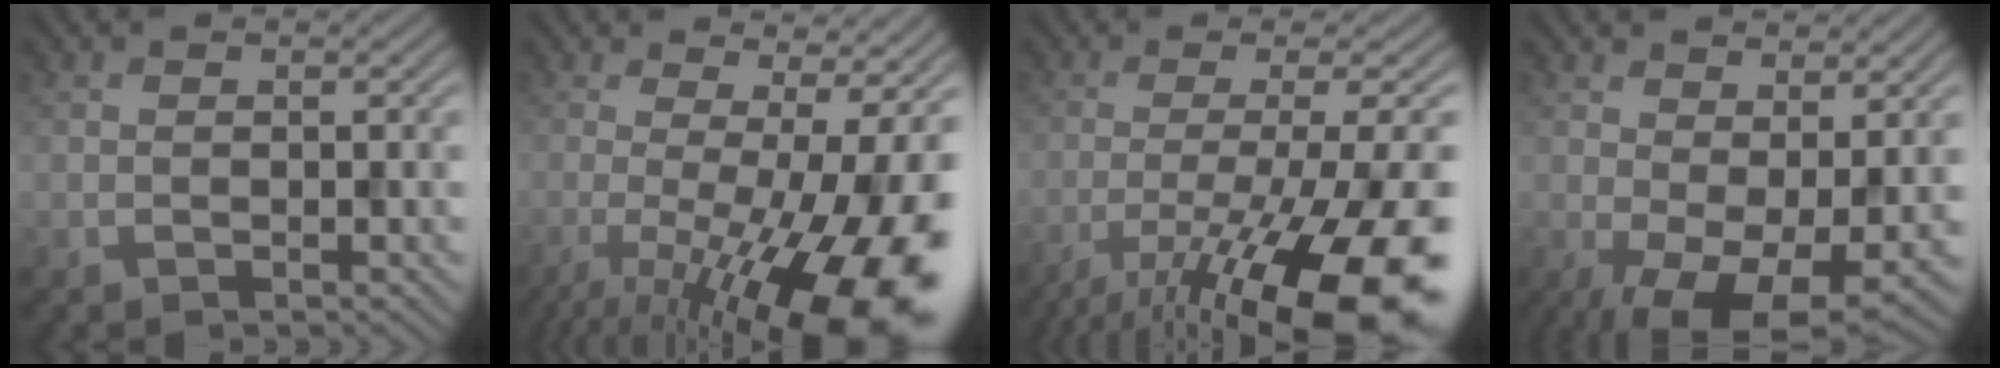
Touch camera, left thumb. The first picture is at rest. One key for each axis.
{"total": 18.3, "fx": -4.6, "fy": 5.3, "fz": 16.9, "tx": -0.226, "ty": -0.016, "tz": -0.067}
{"total": 17.8, "fx": -9.3, "fy": 4.0, "fz": 14.6, "tx": -0.200, "ty": -0.010, "tz": -0.148}
{"total": 8.9, "fx": -1.2, "fy": 3.8, "fz": 8.0, "tx": -0.139, "ty": -0.005, "tz": -0.014}